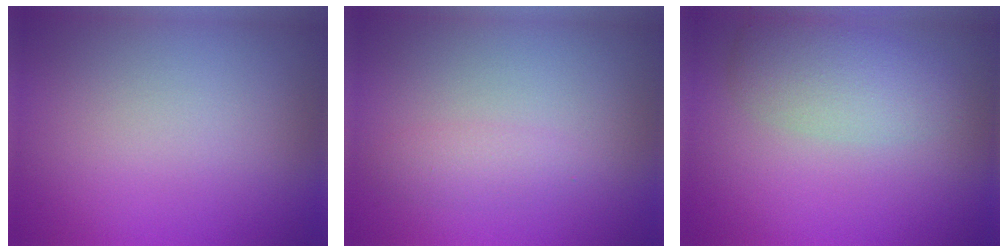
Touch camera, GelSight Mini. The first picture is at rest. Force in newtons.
{"total": 1.4, "press": 1.4, "slide": 0.1}
{"total": 3.7, "press": 3.7, "slide": 0.2}